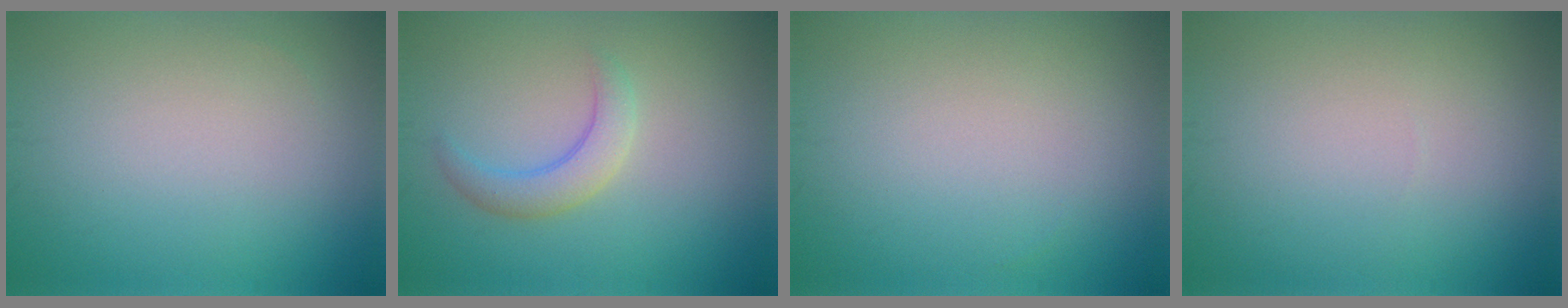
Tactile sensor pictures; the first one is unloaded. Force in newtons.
{"total": 2.7, "press": 2.7, "slide": 0.2}
{"total": 0.0}
{"total": 0.0}